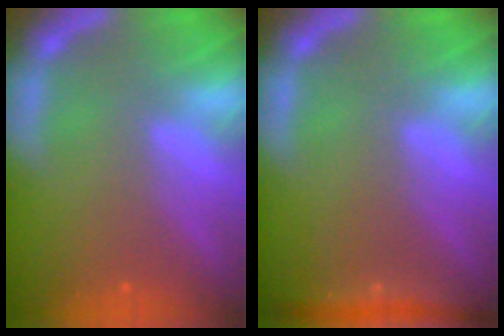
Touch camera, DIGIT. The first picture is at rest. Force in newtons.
{"total": 3.0}